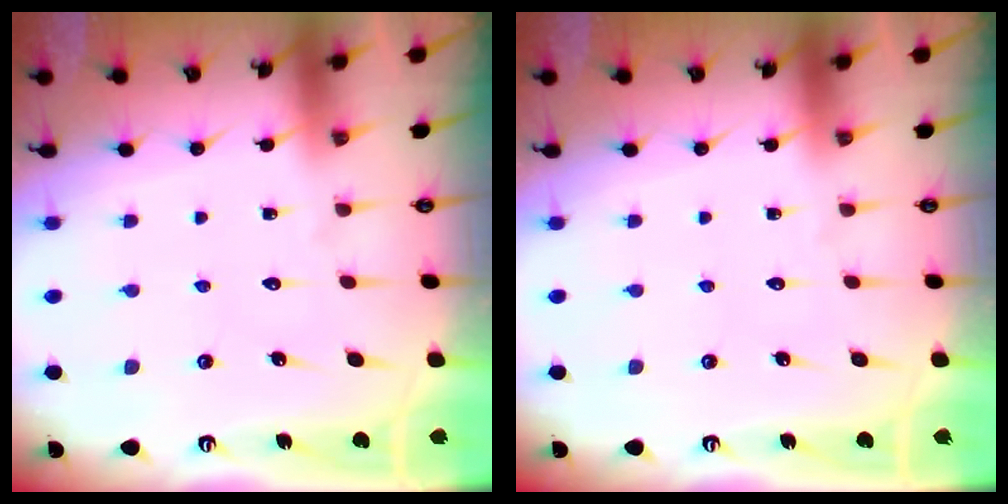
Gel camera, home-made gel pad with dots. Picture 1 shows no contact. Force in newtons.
{"total": 0.0}